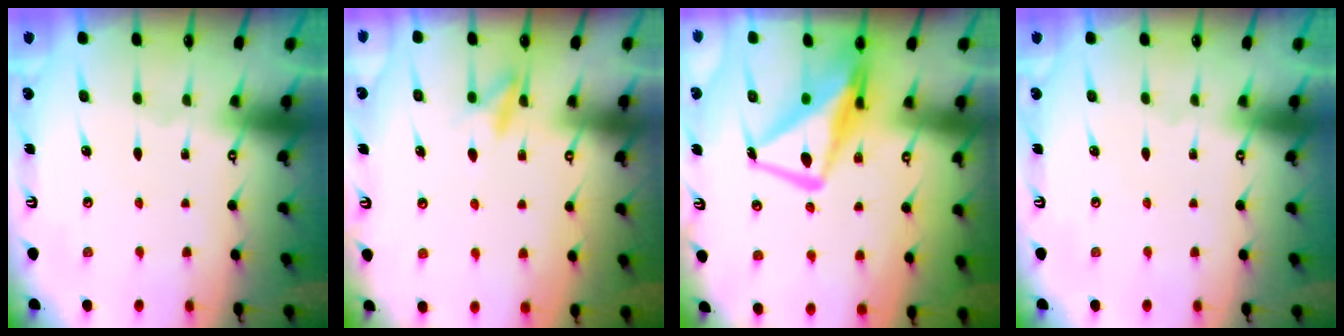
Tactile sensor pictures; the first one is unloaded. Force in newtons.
{"total": 7.6, "press": 7.6, "slide": 0.8}
{"total": 14.2, "press": 14.1, "slide": 1.5}
{"total": 0.0}